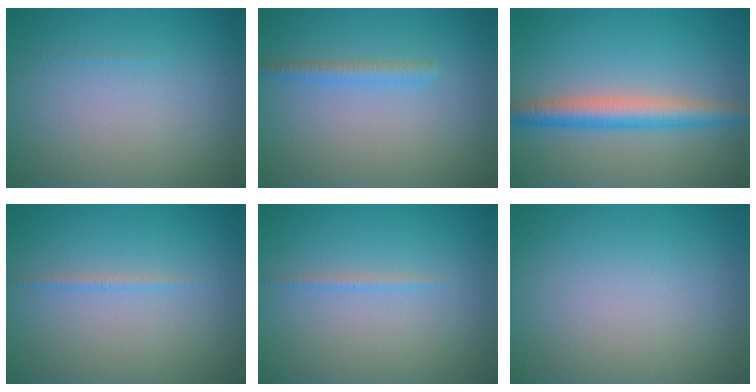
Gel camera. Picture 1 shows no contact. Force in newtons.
{"total": 1.6, "press": 1.6, "slide": 0.0}
{"total": 4.2, "press": 4.2, "slide": 0.1}
{"total": 0.7, "press": 0.7, "slide": 0.1}
{"total": 0.7, "press": 0.7, "slide": 0.1}
{"total": 0.0}